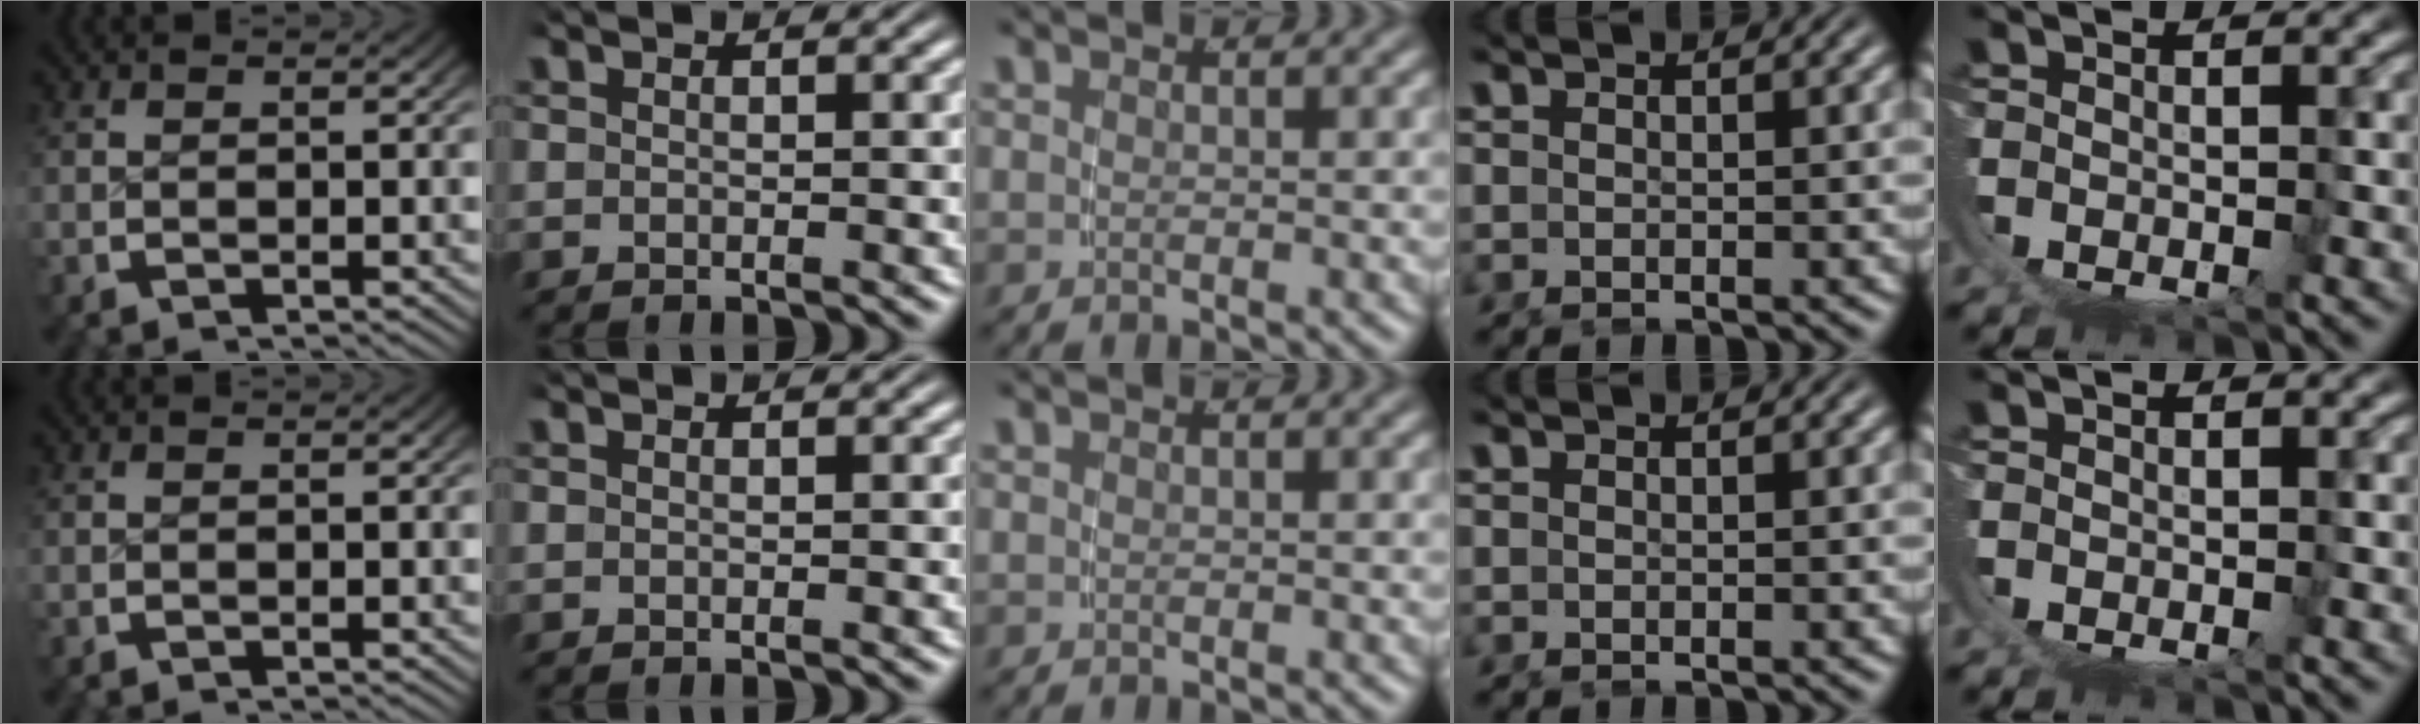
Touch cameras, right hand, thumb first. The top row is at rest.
{}